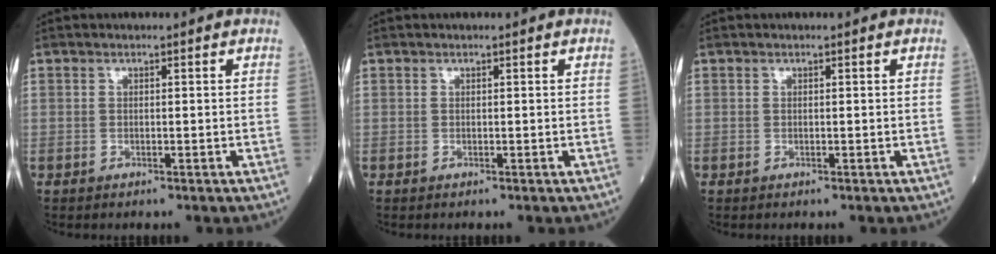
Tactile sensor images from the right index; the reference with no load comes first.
{"total": 0.0}
{"total": 0.0}